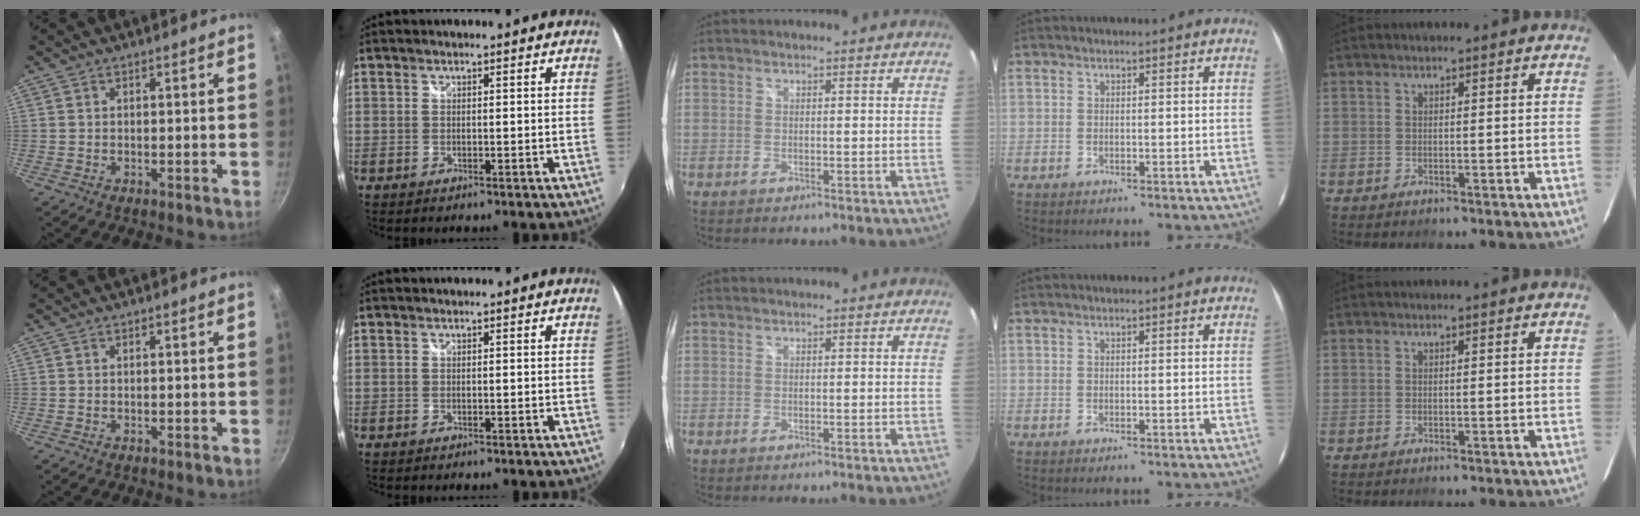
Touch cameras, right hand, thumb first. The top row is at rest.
{}